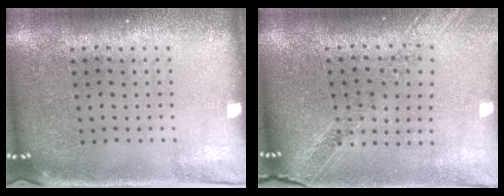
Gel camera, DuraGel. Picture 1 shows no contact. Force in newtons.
{"total": 1.1, "press": 1.1, "slide": 0.1}